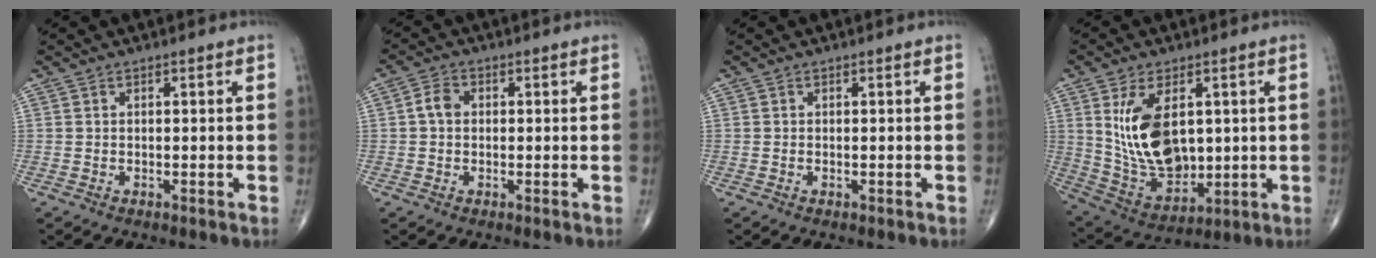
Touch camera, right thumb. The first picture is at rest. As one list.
[{"total": 3.1, "force": [0.1, 2.4, 1.9], "torque": [-0.034, 0.010, -0.003]}, {"total": 0.0}, {"total": 15.4, "force": [2.8, 9.0, 12.1], "torque": [-0.201, -0.016, 0.075]}]